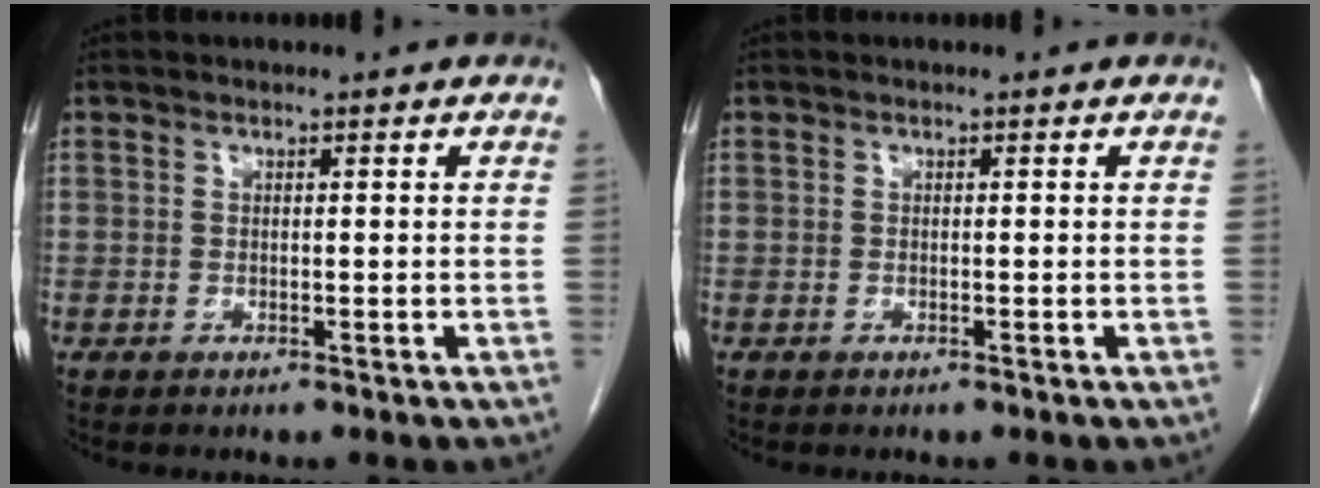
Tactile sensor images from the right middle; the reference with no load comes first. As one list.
[{"total": 0.0}]